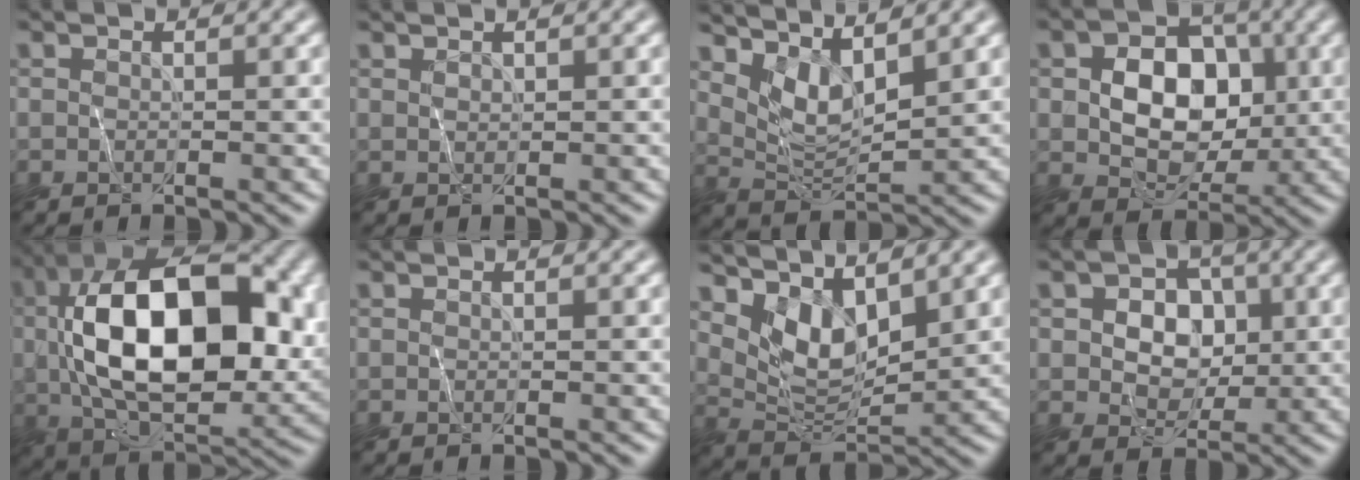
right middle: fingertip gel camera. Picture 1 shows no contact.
{"total": 0.8, "force": [0.8, -0.1, -0.3], "torque": [0.007, 0.003, 0.016]}
{"total": 3.6, "force": [3.0, 0.7, 2.0], "torque": [-0.045, -0.009, 0.059]}
{"total": 7.4, "force": [0.1, 5.3, 5.2], "torque": [-0.083, 0.002, -0.005]}
{"total": 15.9, "force": [1.6, 8.3, 13.4], "torque": [-0.226, 0.014, 0.021]}
{"total": 0.0}
{"total": 4.6, "force": [3.6, 1.4, 2.4], "torque": [-0.052, -0.011, 0.065]}
{"total": 4.9, "force": [0.5, 3.8, 3.0], "torque": [-0.039, 0.003, 0.002]}